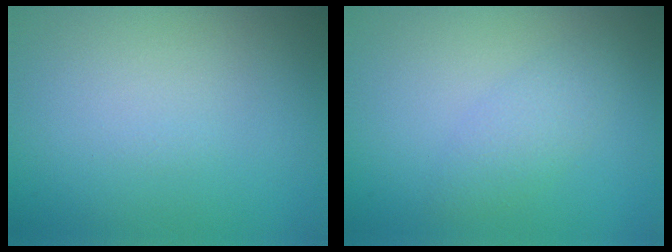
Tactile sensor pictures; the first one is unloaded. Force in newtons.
{"total": 2.0, "press": 2.0, "slide": 0.1}